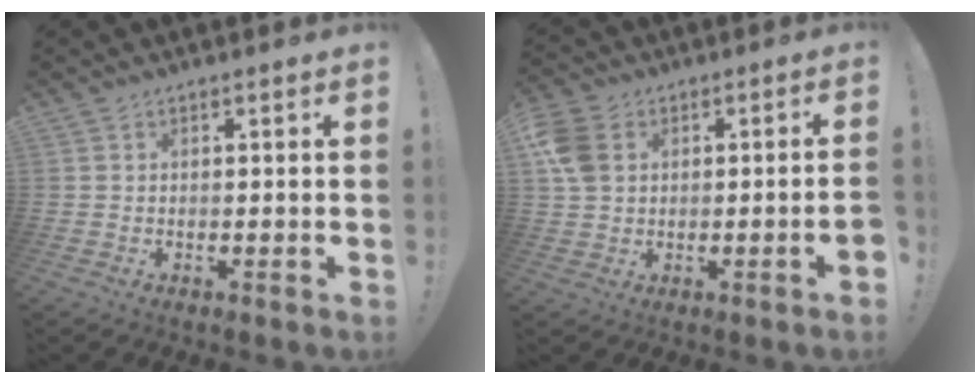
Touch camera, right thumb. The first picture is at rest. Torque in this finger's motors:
{"motor_torque": [-0.35, 0.65, 0.51, -0.33, 0.18]}